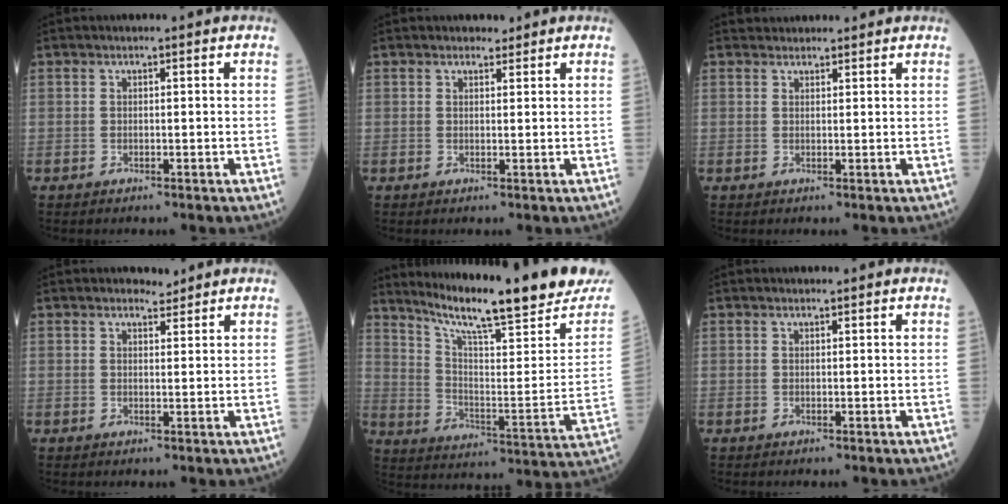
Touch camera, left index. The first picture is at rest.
{"total": 1.5, "force": [1.3, 0.7, 0.2], "torque": [-0.005, -0.002, 0.019]}
{"total": 3.0, "force": [2.9, 0.8, 0.1], "torque": [-0.002, 0.025, 0.045]}
{"total": 1.8, "force": [1.7, 0.5, 0.0], "torque": [-0.002, -0.005, 0.027]}
{"total": 22.2, "force": [19.1, 0.8, 11.2], "torque": [-0.183, -0.066, 0.271]}
{"total": 0.5, "force": [0.5, 0.1, 0.0], "torque": [-0.009, 0.001, 0.010]}